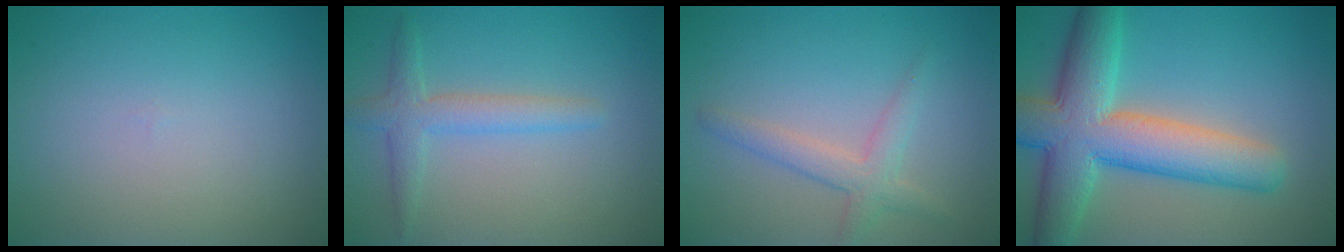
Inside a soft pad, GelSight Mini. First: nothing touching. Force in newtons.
{"total": 2.8, "press": 2.8, "slide": 0.2}
{"total": 2.6, "press": 2.6, "slide": 0.1}
{"total": 10.1, "press": 10.1, "slide": 0.5}